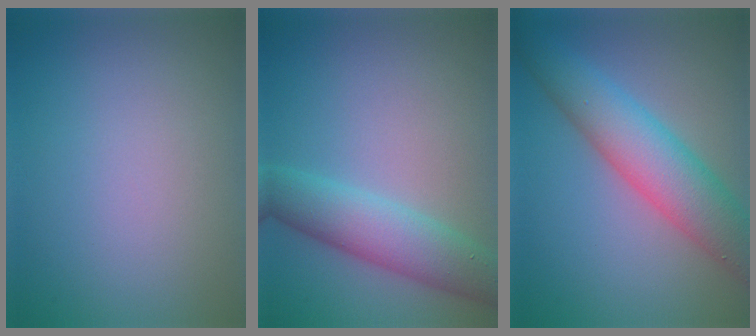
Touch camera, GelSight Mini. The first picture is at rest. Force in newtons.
{"total": 5.3, "press": 5.3, "slide": 0.2}
{"total": 7.0, "press": 7.0, "slide": 0.2}